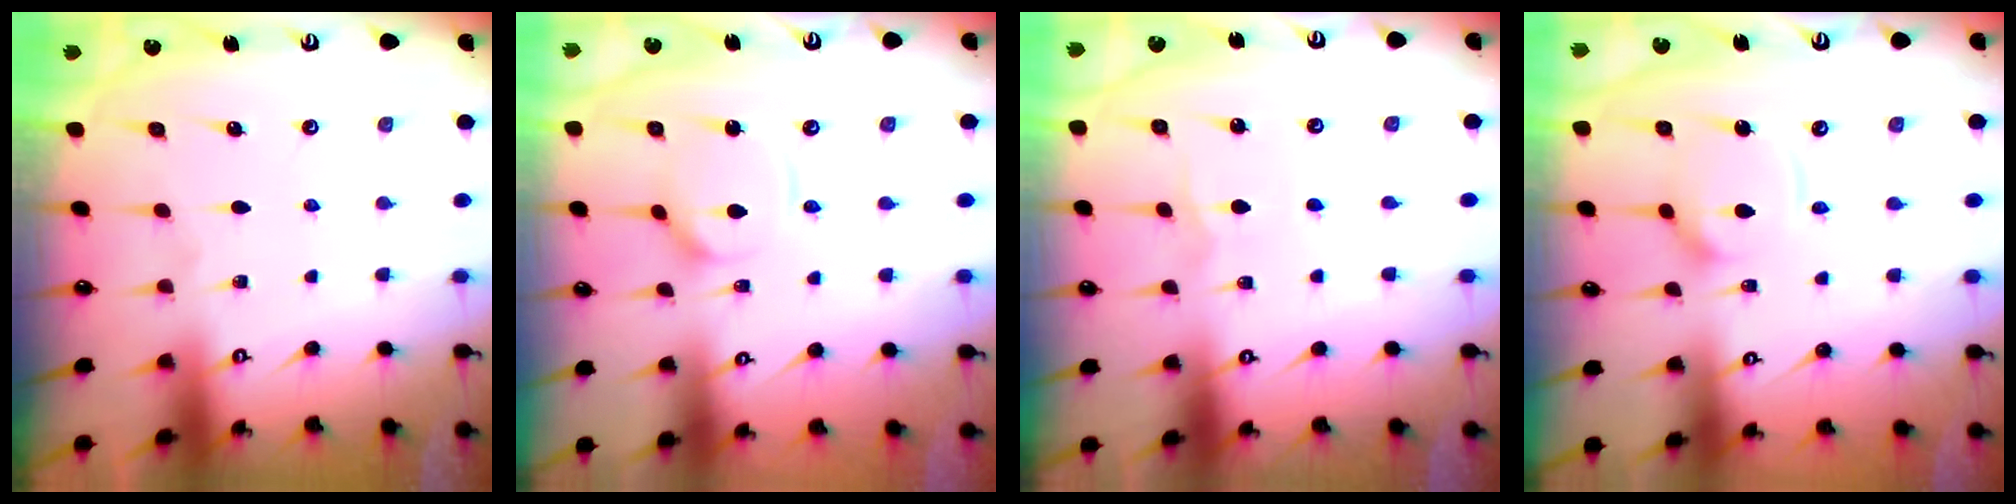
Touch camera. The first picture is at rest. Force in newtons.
{"total": 4.8, "press": 4.8, "slide": 0.5}
{"total": 1.3, "press": 1.3, "slide": 0.1}
{"total": 9.5, "press": 9.5, "slide": 0.9}